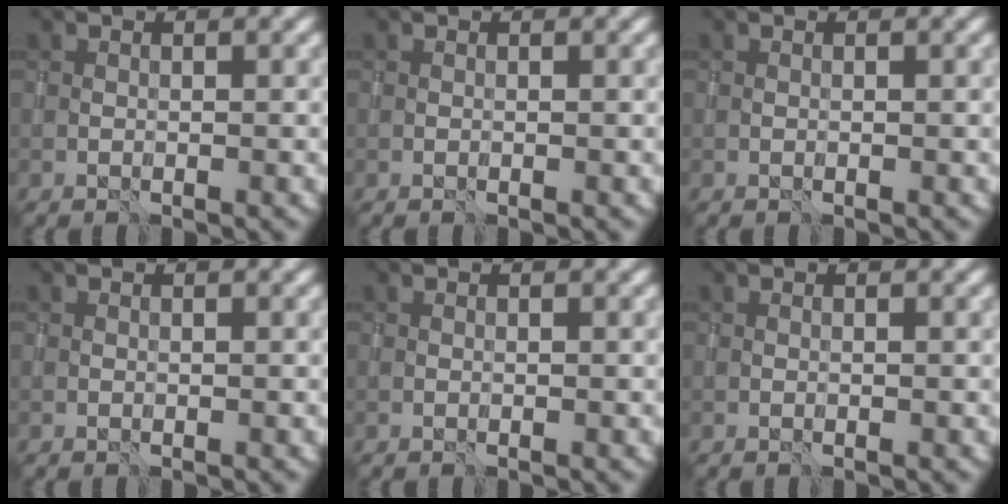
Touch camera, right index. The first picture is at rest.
{"total": 0.0}
{"total": 0.0}
{"total": 0.0}
{"total": 0.0}
{"total": 0.0}